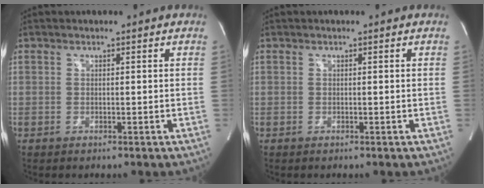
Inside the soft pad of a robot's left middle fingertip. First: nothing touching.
{"total": 0.0}